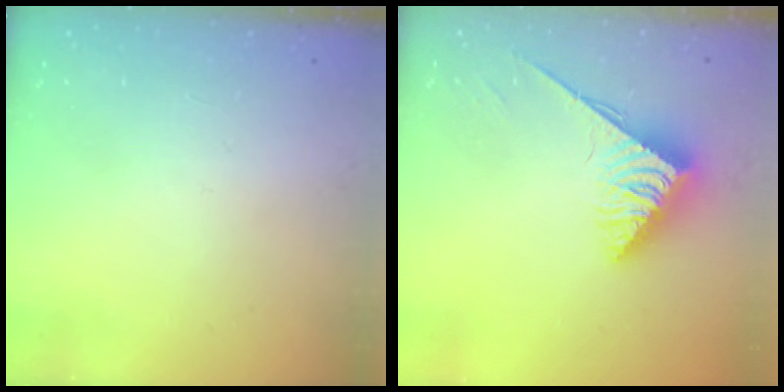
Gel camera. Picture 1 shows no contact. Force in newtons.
{"total": 3.7, "press": 3.6, "slide": 0.6}